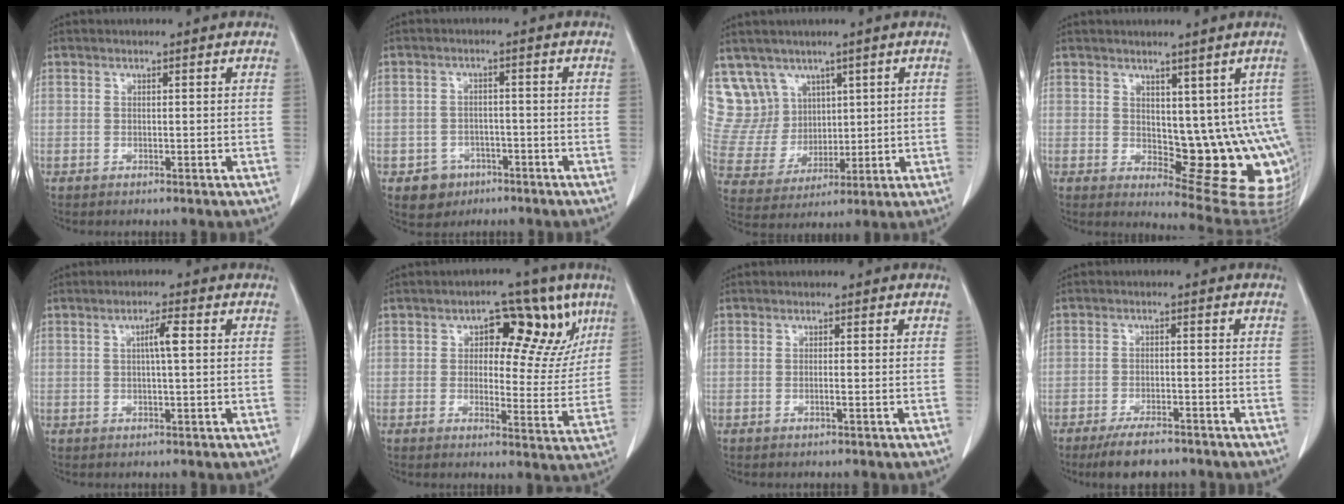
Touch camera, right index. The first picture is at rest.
{"total": 4.5, "force": [-2.4, 3.8, 0.6], "torque": [-0.006, 0.013, -0.029]}
{"total": 10.4, "force": [6.9, 7.8, 1.0], "torque": [-0.036, 0.038, 0.156]}
{"total": 12.4, "force": [0.8, 5.5, 11.1], "torque": [-0.121, -0.007, 0.024]}
{"total": 3.0, "force": [0.5, 0.0, 2.9], "torque": [-0.050, 0.003, 0.008]}
{"total": 11.2, "force": [5.0, 6.1, 8.0], "torque": [-0.077, 0.018, 0.064]}
{"total": 0.8, "force": [-0.3, -0.1, 0.7], "torque": [-0.013, 0.000, -0.004]}
{"total": 6.7, "force": [-5.4, 2.0, 3.4], "torque": [-0.058, -0.008, -0.088]}